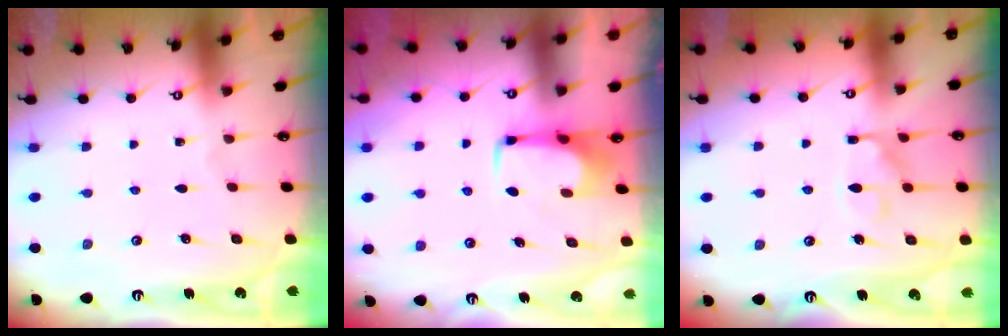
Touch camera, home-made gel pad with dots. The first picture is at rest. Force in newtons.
{"total": 1.0, "press": 0.9, "slide": 0.4}
{"total": 10.4, "press": 10.4, "slide": 1.1}